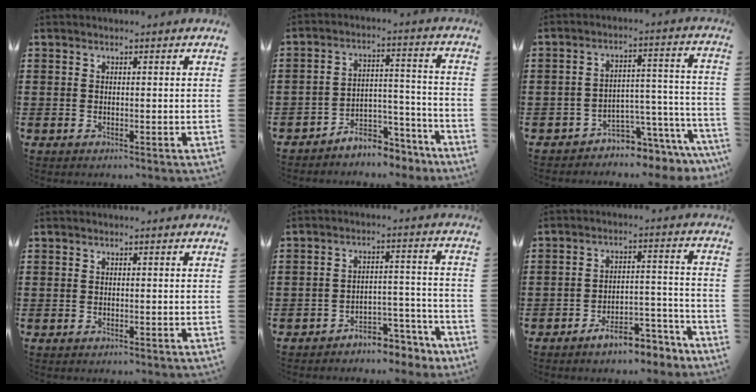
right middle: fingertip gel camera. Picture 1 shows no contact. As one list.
[{"total": 5.7, "force": [-5.4, 1.7, 0.8], "torque": [-0.013, 0.018, -0.107]}, {"total": 3.9, "force": [-3.8, 0.5, 0.4], "torque": [-0.020, -0.006, -0.080]}, {"total": 0.0}, {"total": 4.9, "force": [-4.7, 1.0, 0.8], "torque": [-0.015, 0.010, -0.093]}, {"total": 6.0, "force": [-5.4, 1.3, 2.2], "torque": [-0.033, 0.012, -0.101]}]